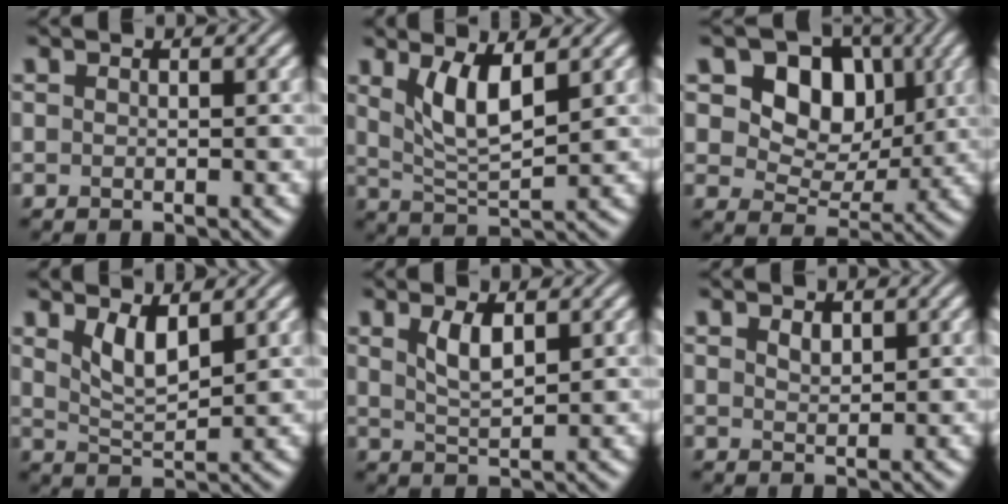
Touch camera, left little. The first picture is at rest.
{"total": 4.4, "force": [1.9, 1.4, 3.7], "torque": [-0.080, -0.009, 0.040]}
{"total": 7.5, "force": [2.3, 5.5, 4.5], "torque": [-0.077, -0.001, 0.022]}
{"total": 3.1, "force": [1.8, 1.0, 2.3], "torque": [-0.050, -0.011, 0.039]}
{"total": 2.5, "force": [1.3, 0.8, 2.0], "torque": [-0.043, -0.003, 0.028]}
{"total": 1.1, "force": [0.8, 0.5, 0.6], "torque": [-0.013, -0.001, 0.017]}